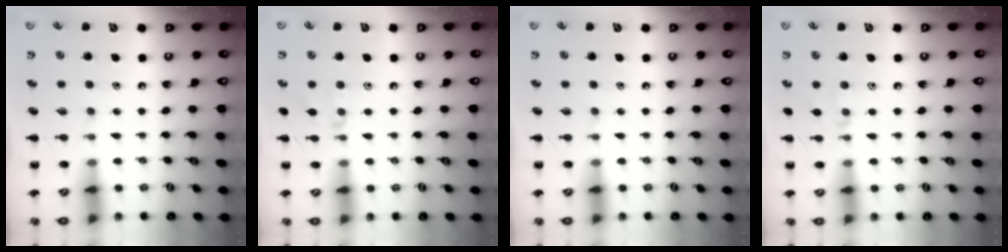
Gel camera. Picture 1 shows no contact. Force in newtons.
{"total": 6.3, "press": 6.1, "slide": 1.8}
{"total": 0.0}
{"total": 2.9, "press": 2.7, "slide": 1.0}